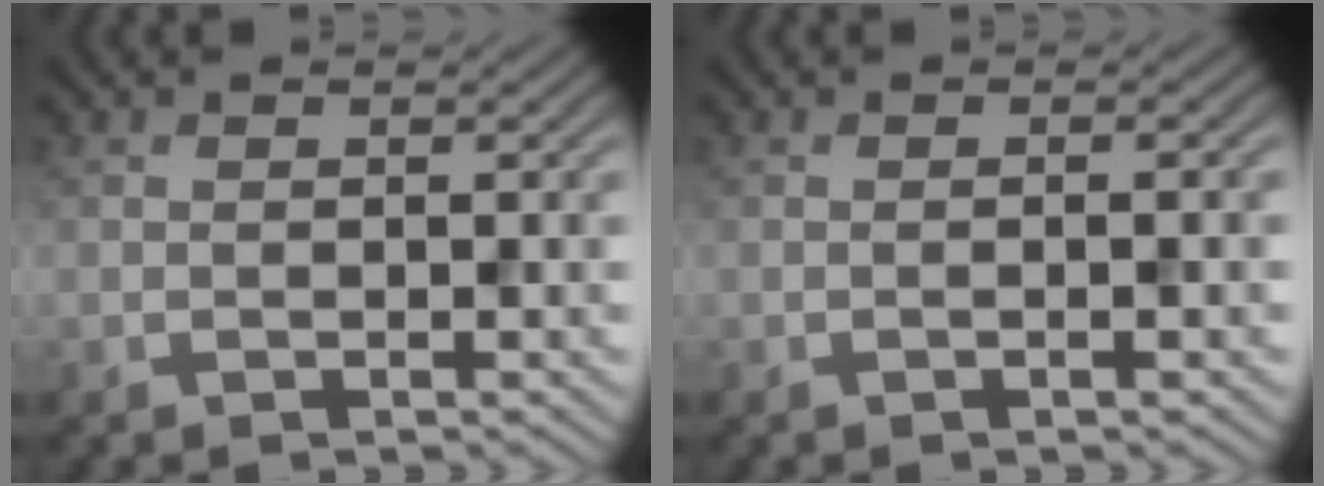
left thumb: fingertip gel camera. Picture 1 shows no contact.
{"total": 1.6, "force": [-0.5, 0.1, 1.5], "torque": [-0.026, 0.001, -0.011]}